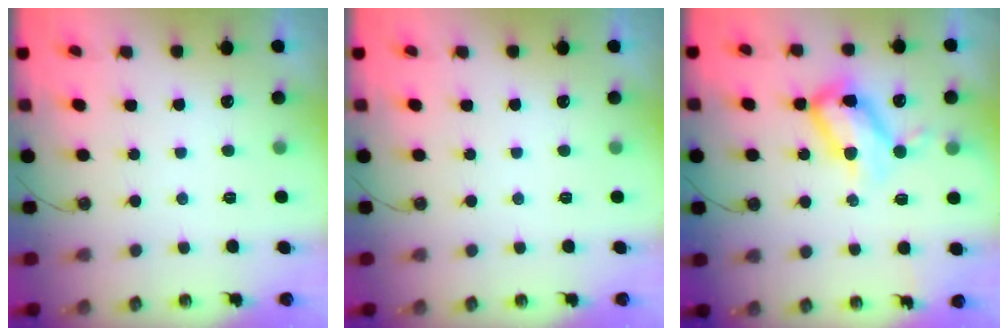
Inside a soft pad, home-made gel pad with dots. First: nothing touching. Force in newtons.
{"total": 0.0}
{"total": 14.1, "press": 14.0, "slide": 1.1}